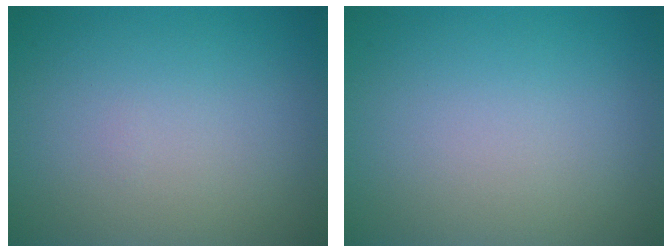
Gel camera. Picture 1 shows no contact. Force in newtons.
{"total": 0.0}